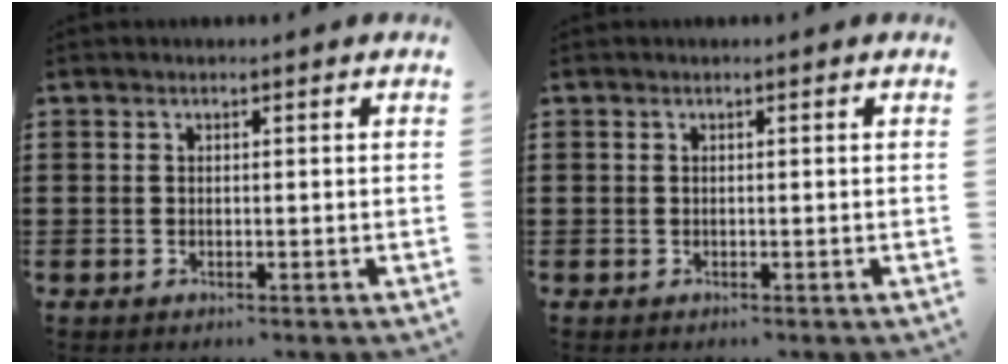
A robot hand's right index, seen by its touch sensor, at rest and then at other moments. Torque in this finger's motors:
{"motor_torque": [-0.97, 1.18, -0.69, -0.21]}